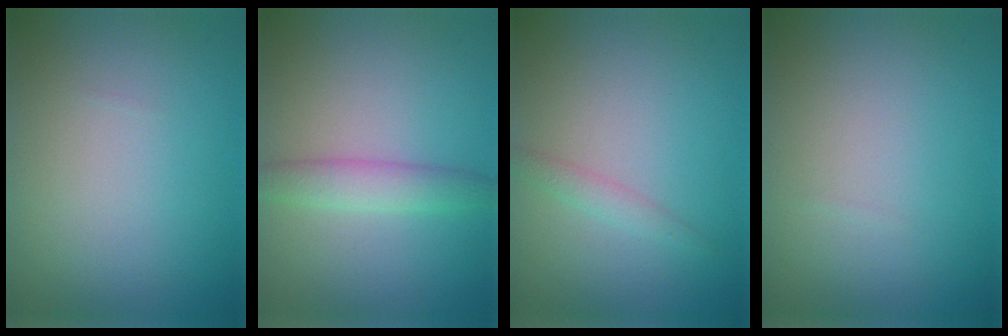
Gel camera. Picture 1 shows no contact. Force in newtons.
{"total": 2.8, "press": 2.8, "slide": 0.1}
{"total": 1.2, "press": 1.2, "slide": 0.1}
{"total": 0.0}